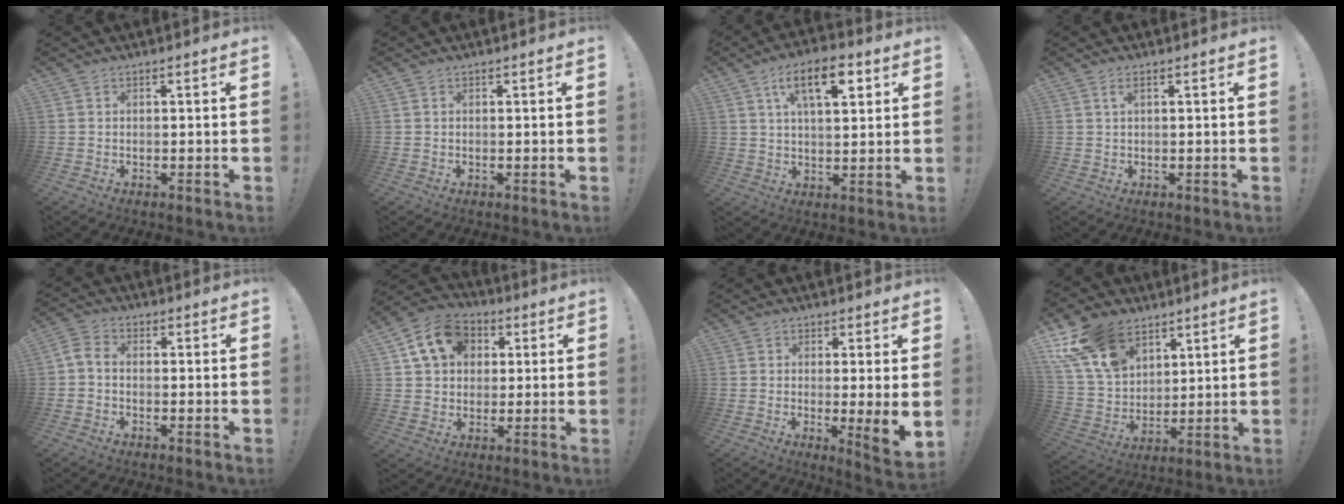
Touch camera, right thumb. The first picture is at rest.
{"total": 0.0}
{"total": 12.2, "force": [5.2, 5.2, 9.8], "torque": [-0.144, -0.008, 0.084]}
{"total": 1.9, "force": [0.7, 0.4, 1.7], "torque": [-0.030, -0.001, 0.010]}
{"total": 3.1, "force": [-1.0, 1.7, 2.4], "torque": [-0.052, 0.008, -0.018]}
{"total": 13.5, "force": [5.0, 10.6, 6.7], "torque": [-0.099, -0.011, 0.100]}
{"total": 6.7, "force": [0.0, 0.1, 6.7], "torque": [-0.082, -0.021, 0.003]}
{"total": 18.5, "force": [11.0, 11.8, 9.0], "torque": [-0.186, -0.056, 0.212]}